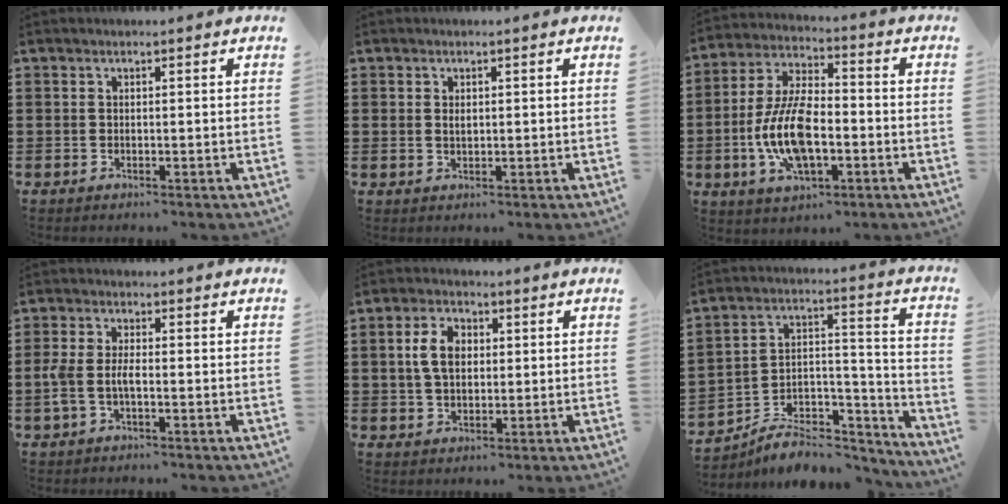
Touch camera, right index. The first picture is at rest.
{"total": 1.1, "force": [0.3, 0.7, 0.8], "torque": [-0.017, 0.005, 0.006]}
{"total": 11.6, "force": [-2.9, 5.3, 9.9], "torque": [-0.225, -0.004, -0.058]}
{"total": 3.6, "force": [-0.9, 1.4, 3.2], "torque": [-0.078, -0.003, -0.023]}
{"total": 5.6, "force": [0.7, 3.7, 4.2], "torque": [-0.108, 0.010, 0.005]}
{"total": 6.5, "force": [-5.4, 3.2, 1.9], "torque": [-0.033, 0.011, -0.103]}